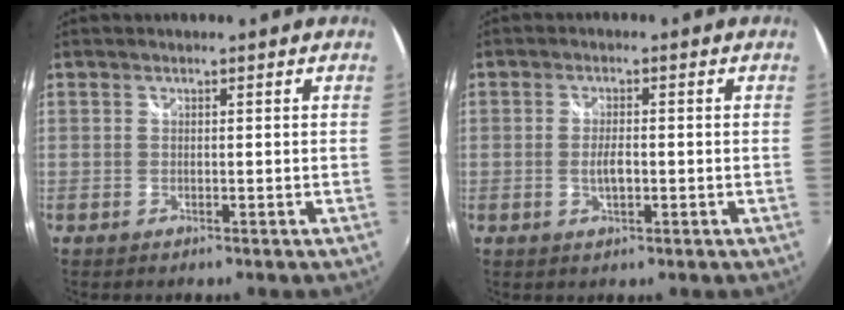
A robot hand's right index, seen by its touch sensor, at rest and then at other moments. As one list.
[{"total": 3.1, "force": [-0.6, 1.2, 2.7], "torque": [-0.051, -0.003, -0.011]}]